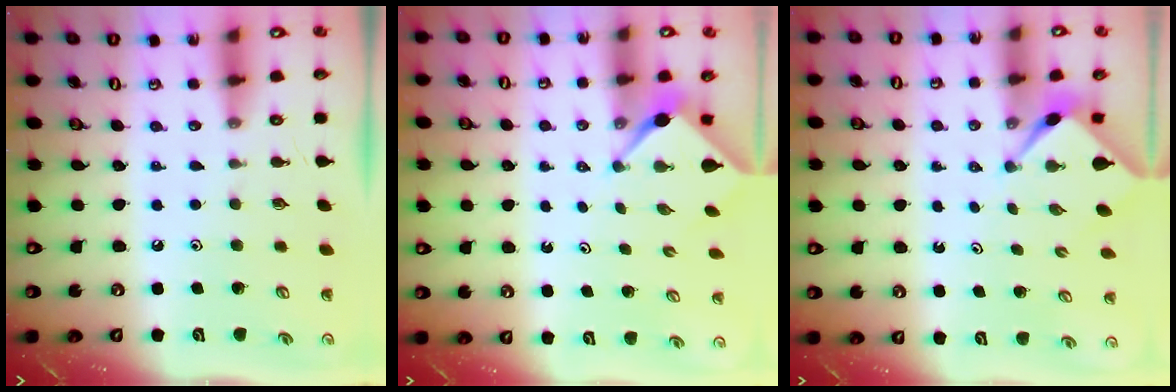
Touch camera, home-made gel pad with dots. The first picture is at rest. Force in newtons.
{"total": 2.4, "press": 2.4, "slide": 0.2}
{"total": 2.3, "press": 2.3, "slide": 0.2}